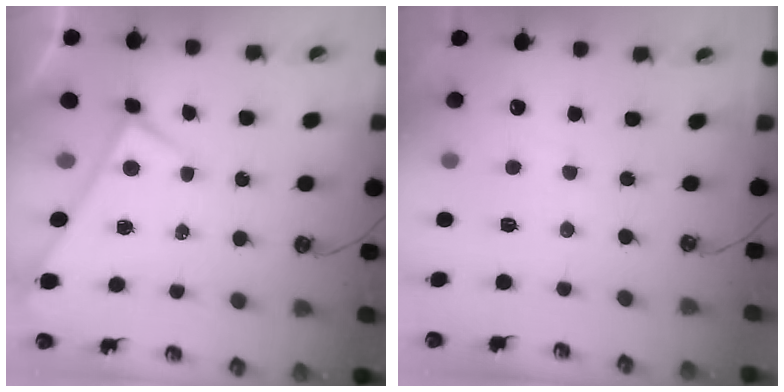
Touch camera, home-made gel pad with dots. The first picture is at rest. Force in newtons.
{"total": 0.0}